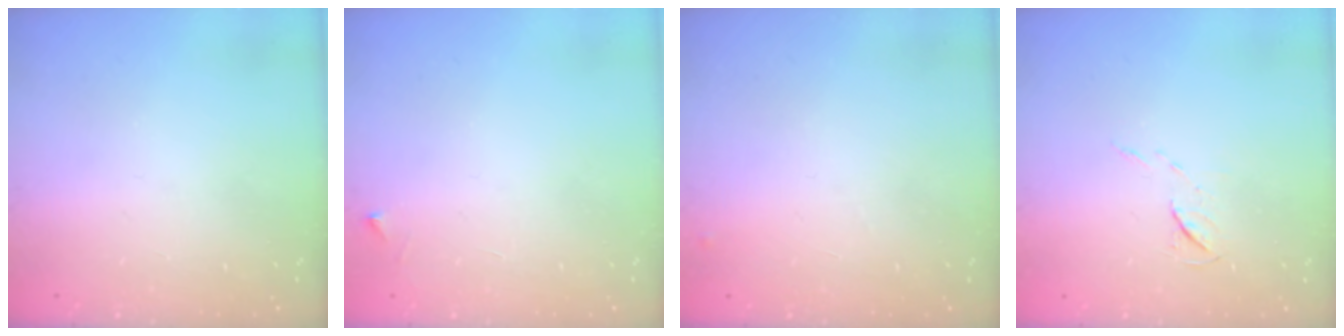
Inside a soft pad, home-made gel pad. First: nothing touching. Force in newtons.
{"total": 2.5, "press": 2.5, "slide": 0.3}
{"total": 4.5, "press": 4.4, "slide": 0.6}
{"total": 5.2, "press": 5.1, "slide": 0.8}